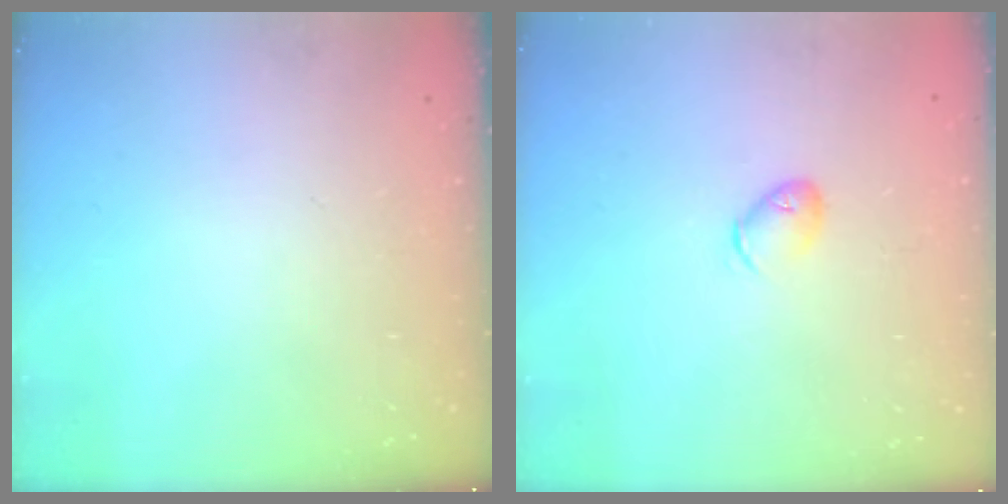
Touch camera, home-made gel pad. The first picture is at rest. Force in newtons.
{"total": 5.7, "press": 5.6, "slide": 1.0}